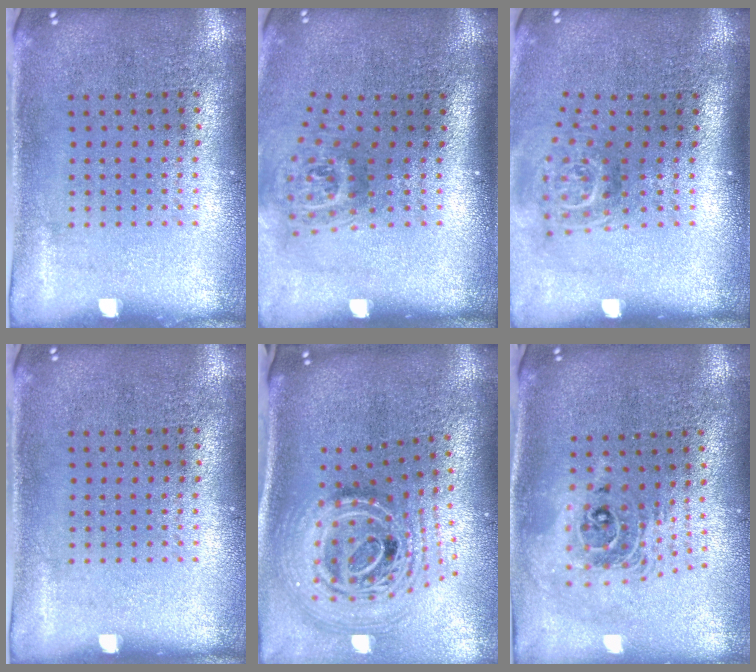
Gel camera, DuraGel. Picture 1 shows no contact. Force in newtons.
{"total": 1.8, "press": 1.2, "slide": 1.4}
{"total": 1.8, "press": 1.2, "slide": 1.3}
{"total": 0.0}
{"total": 2.9, "press": 2.0, "slide": 2.1}
{"total": 2.0, "press": 1.6, "slide": 1.3}